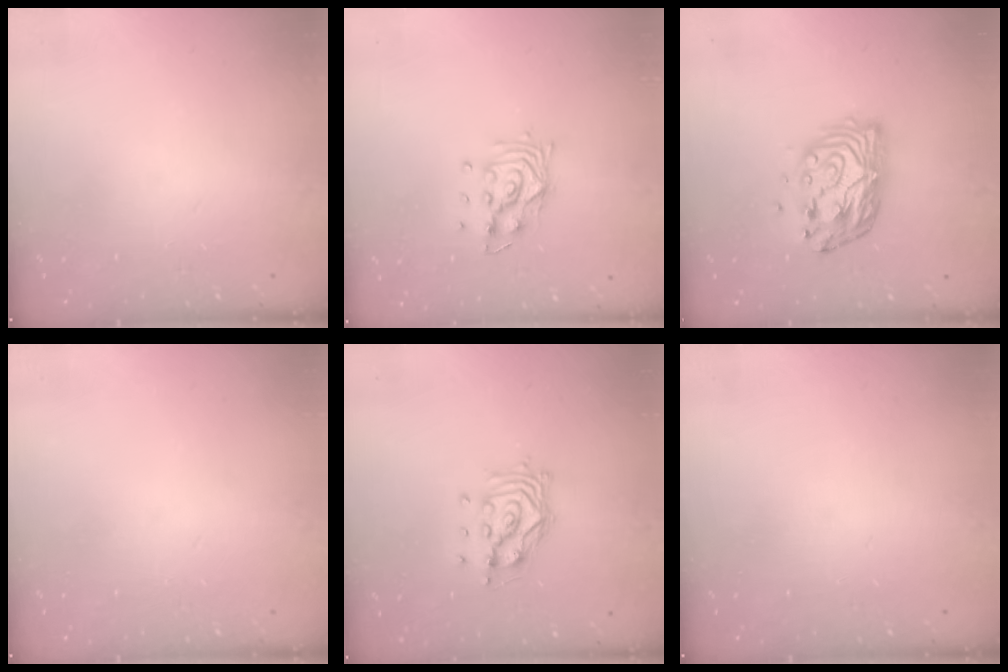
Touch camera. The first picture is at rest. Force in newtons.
{"total": 8.9, "press": 8.9, "slide": 0.7}
{"total": 11.7, "press": 11.7, "slide": 0.8}
{"total": 0.0}
{"total": 10.1, "press": 10.0, "slide": 1.1}
{"total": 0.0}